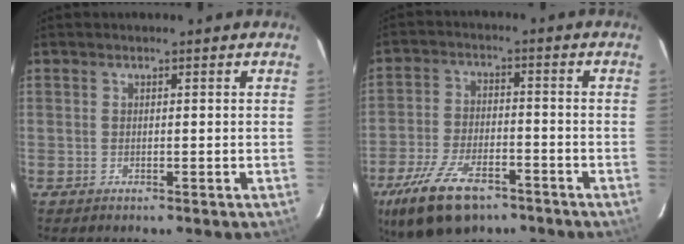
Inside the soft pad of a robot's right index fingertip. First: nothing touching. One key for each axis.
{"total": 15.0, "fx": -9.9, "fy": 6.8, "fz": 9.0, "tx": -0.204, "ty": -0.024, "tz": -0.175}